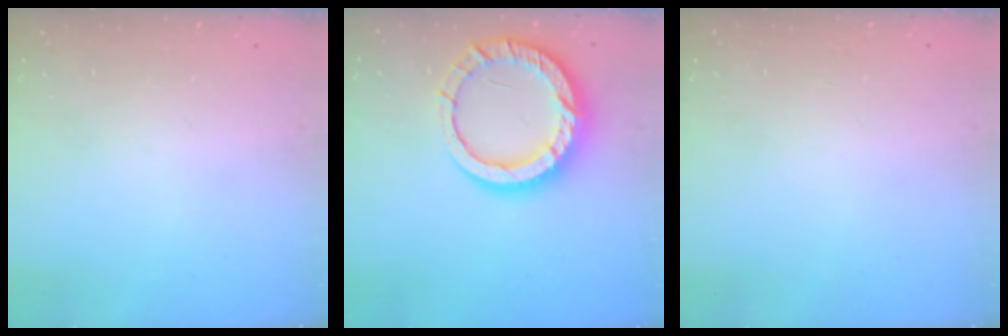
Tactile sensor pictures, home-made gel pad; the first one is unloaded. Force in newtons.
{"total": 15.1, "press": 15.0, "slide": 1.1}
{"total": 2.6, "press": 2.6, "slide": 0.2}